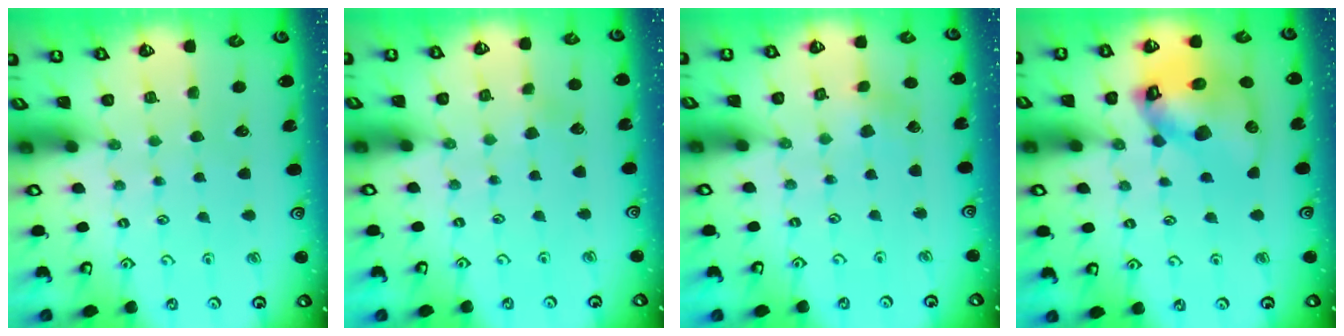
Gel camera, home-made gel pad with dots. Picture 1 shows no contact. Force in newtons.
{"total": 2.4, "press": 2.4, "slide": 0.3}
{"total": 2.1, "press": 2.1, "slide": 0.2}
{"total": 18.1, "press": 17.9, "slide": 2.5}